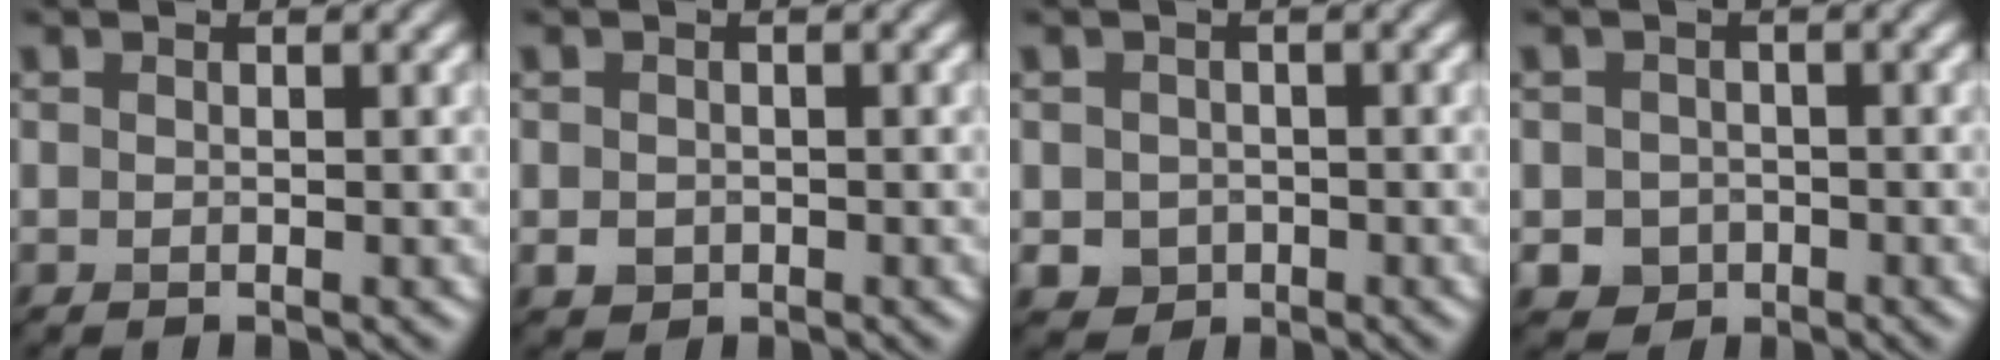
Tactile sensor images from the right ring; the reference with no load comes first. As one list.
[{"total": 1.3, "force": [-0.3, 1.2, 0.5], "torque": [-0.003, -0.004, -0.008]}, {"total": 2.0, "force": [-0.5, 1.8, 0.6], "torque": [-0.006, -0.005, -0.008]}, {"total": 2.3, "force": [-0.8, 2.1, 0.6], "torque": [-0.002, -0.002, -0.011]}]